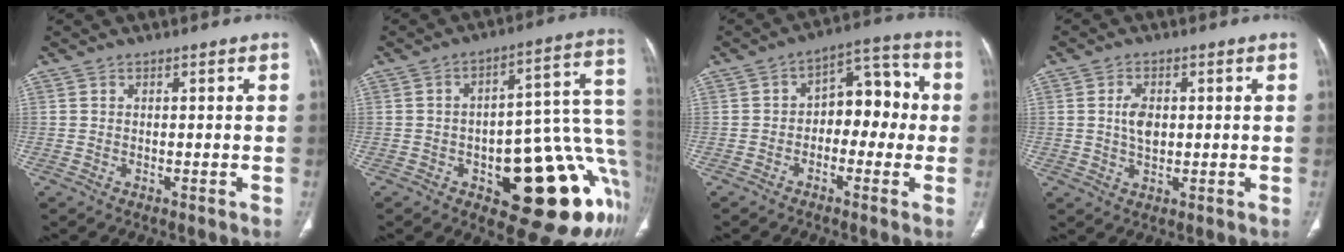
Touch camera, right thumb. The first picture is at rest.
{"total": 23.9, "force": [-7.5, 10.0, 20.4], "torque": [-0.178, 0.048, -0.085]}
{"total": 10.1, "force": [-0.8, 6.5, 7.6], "torque": [-0.059, 0.045, -0.027]}
{"total": 4.3, "force": [0.5, 2.7, 3.3], "torque": [-0.056, 0.000, 0.009]}